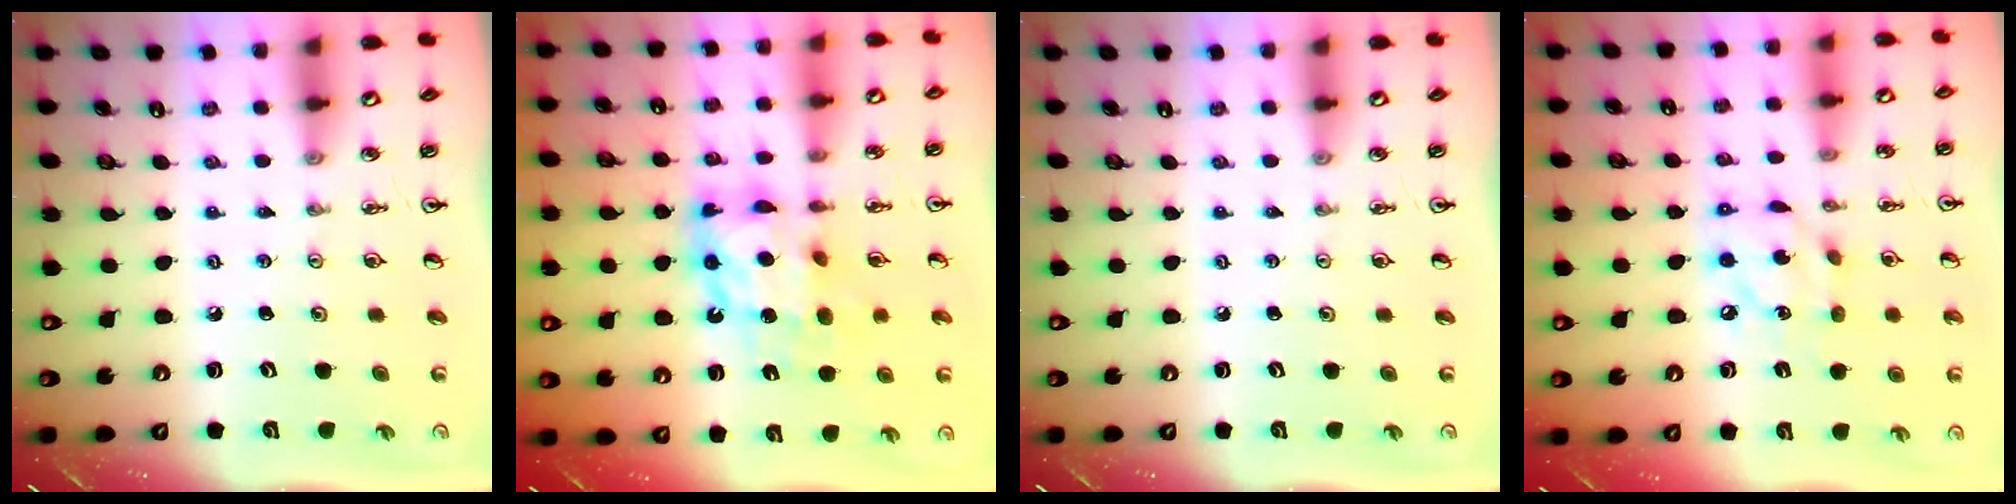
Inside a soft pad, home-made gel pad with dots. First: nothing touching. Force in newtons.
{"total": 12.7, "press": 12.7, "slide": 1.5}
{"total": 0.0}
{"total": 10.6, "press": 10.6, "slide": 0.6}